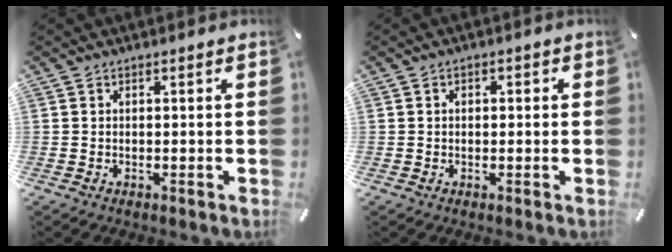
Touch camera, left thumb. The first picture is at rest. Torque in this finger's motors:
{"motor_torque": [-0.48, -0.34, -0.01, 0.06, 0.00]}